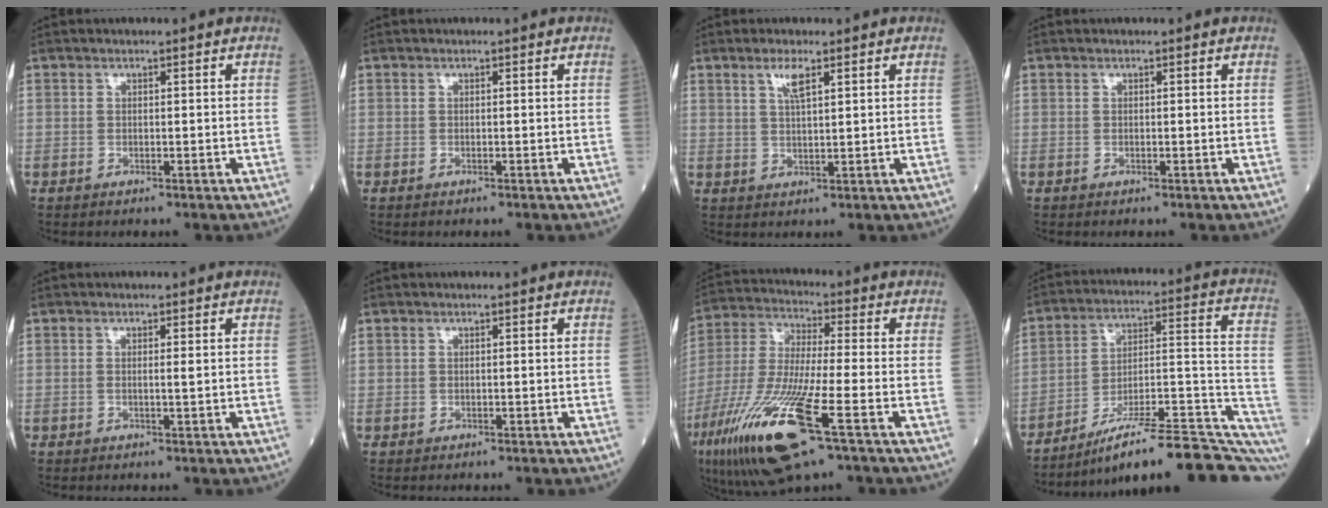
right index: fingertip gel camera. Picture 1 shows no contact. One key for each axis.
{"total": 0.0}
{"total": 3.1, "fx": 1.8, "fy": 0.3, "fz": 2.6, "tx": -0.053, "ty": 0.000, "tz": 0.035}
{"total": 0.0}
{"total": 1.0, "fx": 0.1, "fy": -0.1, "fz": 1.0, "tx": -0.018, "ty": -0.001, "tz": -0.001}
{"total": 0.0}
{"total": 18.9, "fx": -8.6, "fy": 2.0, "fz": 16.6, "tx": -0.381, "ty": -0.047, "tz": -0.163}
{"total": 23.3, "fx": -18.0, "fy": 2.8, "fz": 14.5, "tx": -0.131, "ty": 0.030, "tz": -0.264}